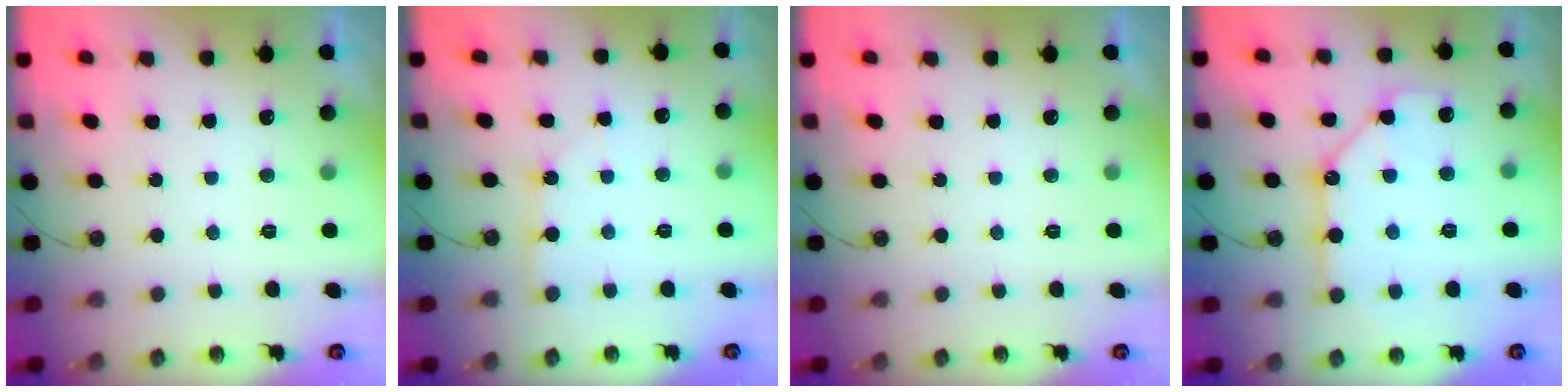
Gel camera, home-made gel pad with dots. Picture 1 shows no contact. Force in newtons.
{"total": 5.7, "press": 5.7, "slide": 0.5}
{"total": 0.0}
{"total": 13.0, "press": 12.9, "slide": 1.5}